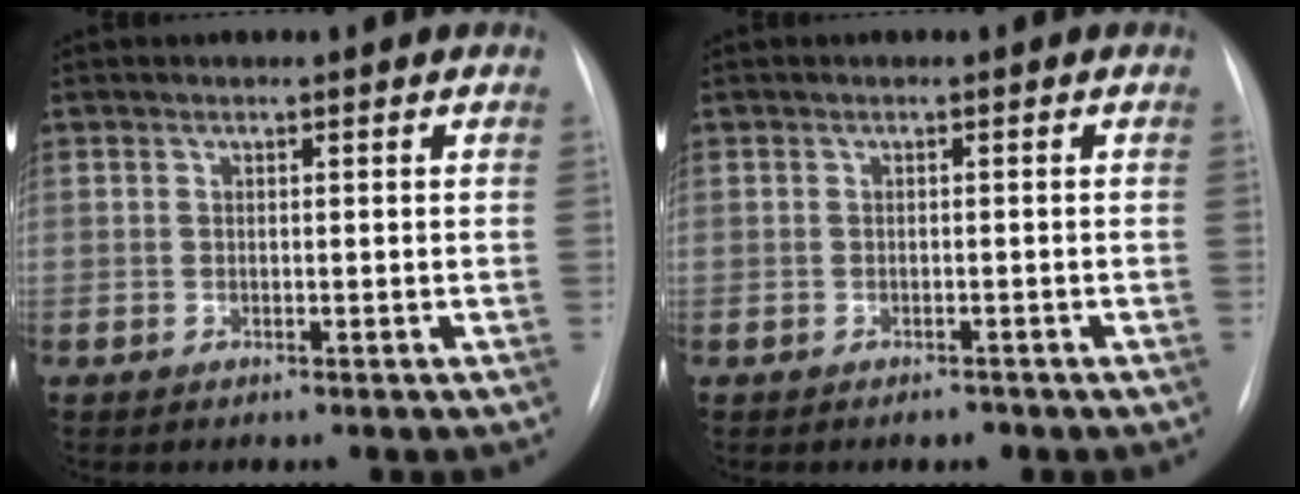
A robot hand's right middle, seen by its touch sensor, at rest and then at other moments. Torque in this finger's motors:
{"motor_torque": [0.12, -0.14, 0.02, -0.01]}